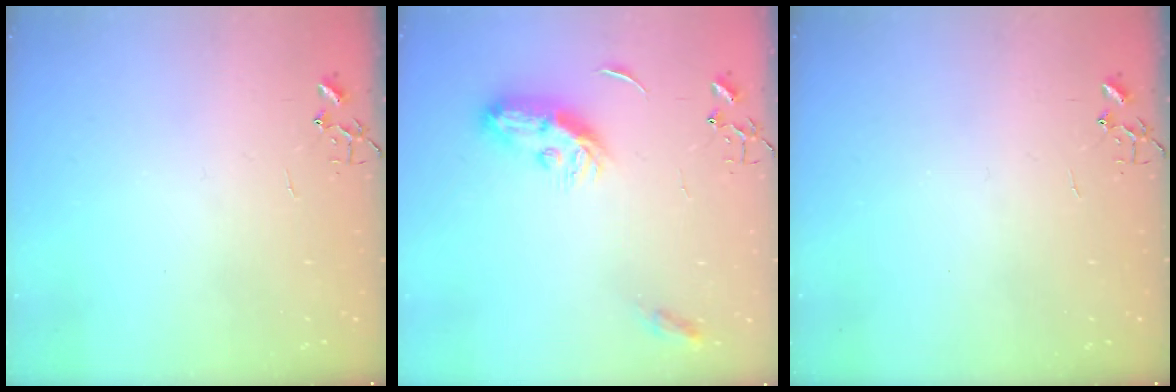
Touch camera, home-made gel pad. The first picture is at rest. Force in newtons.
{"total": 10.4, "press": 10.4, "slide": 0.1}
{"total": 0.0}